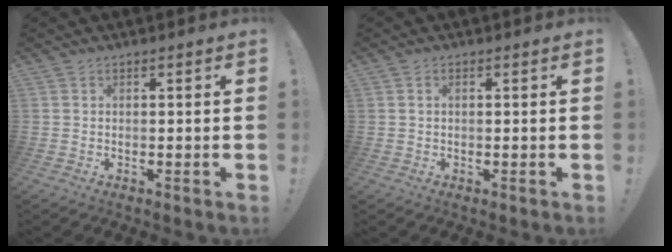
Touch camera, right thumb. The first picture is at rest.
{"total": 0.9, "force": [0.2, 0.5, 0.7], "torque": [-0.017, 0.004, 0.002]}